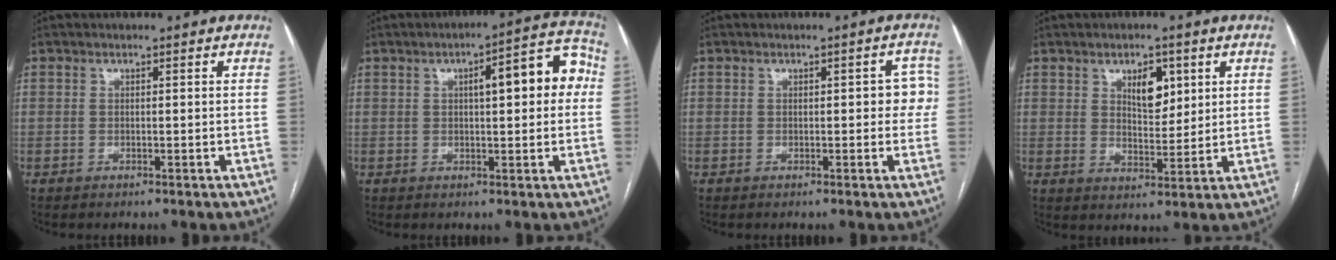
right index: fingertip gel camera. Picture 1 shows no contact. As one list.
[{"total": 9.9, "force": [1.7, 2.7, 9.4], "torque": [-0.119, 0.035, 0.019]}, {"total": 3.3, "force": [0.2, 1.7, 2.8], "torque": [-0.018, 0.022, 0.001]}, {"total": 5.7, "force": [2.6, 2.7, 4.3], "torque": [-0.068, 0.000, 0.047]}]